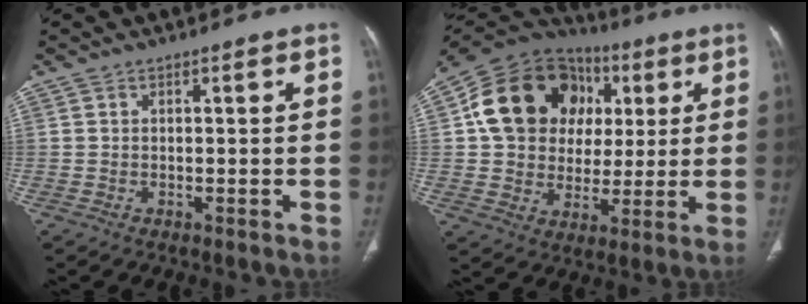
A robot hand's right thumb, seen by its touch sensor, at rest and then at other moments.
{"total": 21.6, "force": [5.2, 17.5, 11.5], "torque": [-0.162, 0.030, 0.093]}